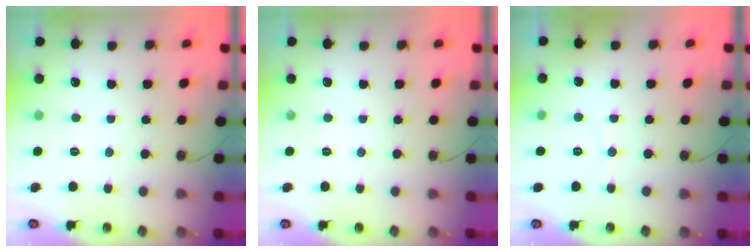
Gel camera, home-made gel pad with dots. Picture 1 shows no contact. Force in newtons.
{"total": 0.0}
{"total": 2.4, "press": 2.4, "slide": 0.3}